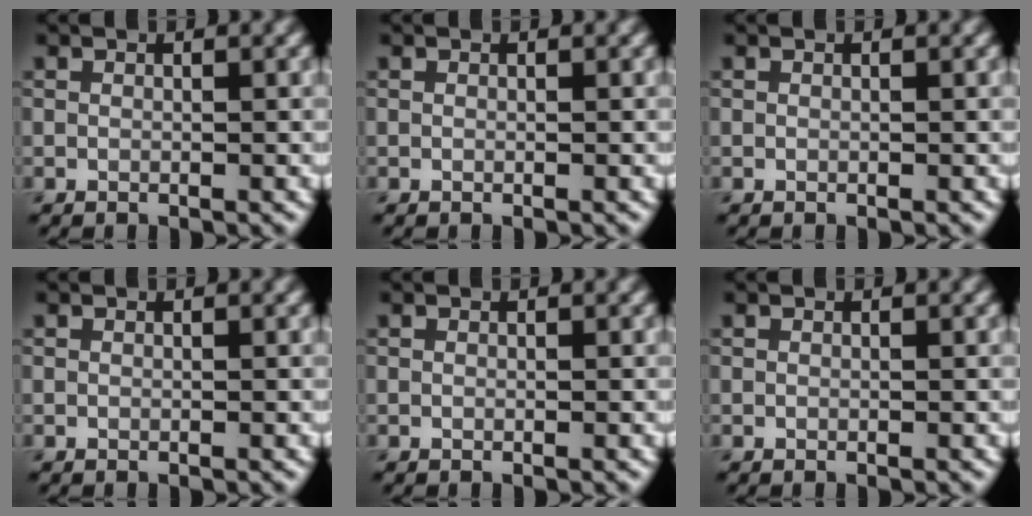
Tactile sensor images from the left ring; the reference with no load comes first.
{"total": 0.0}
{"total": 0.0}
{"total": 0.0}
{"total": 0.0}
{"total": 0.0}